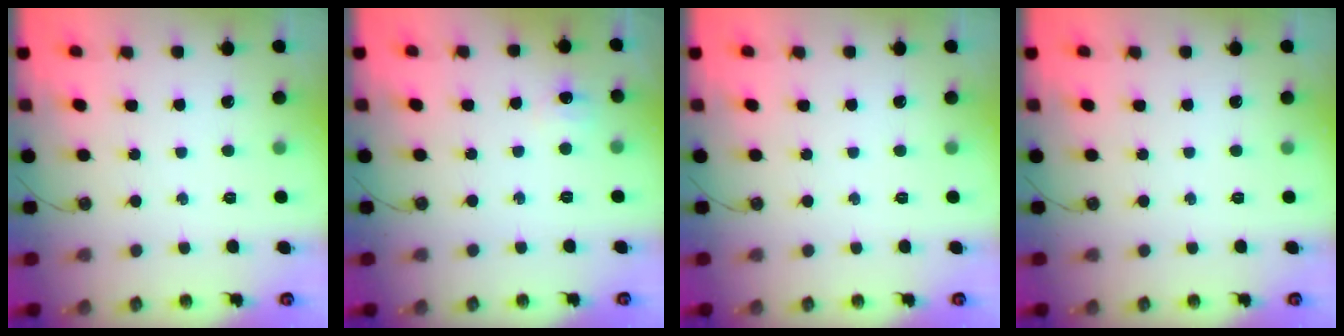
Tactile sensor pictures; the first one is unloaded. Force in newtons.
{"total": 5.2, "press": 5.2, "slide": 0.7}
{"total": 0.0}
{"total": 0.0}